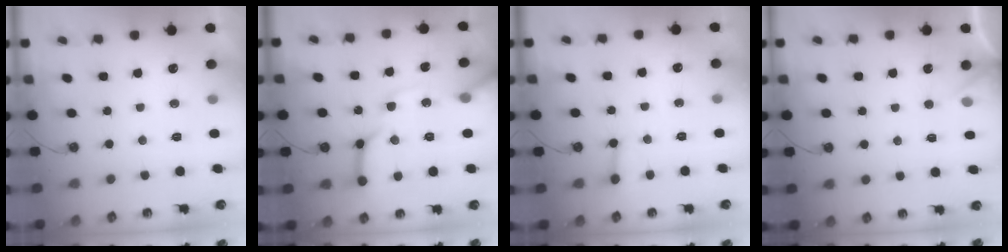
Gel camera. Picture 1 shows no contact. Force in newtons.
{"total": 16.7, "press": 16.5, "slide": 2.1}
{"total": 2.7, "press": 2.7, "slide": 0.2}
{"total": 4.0, "press": 4.0, "slide": 0.3}